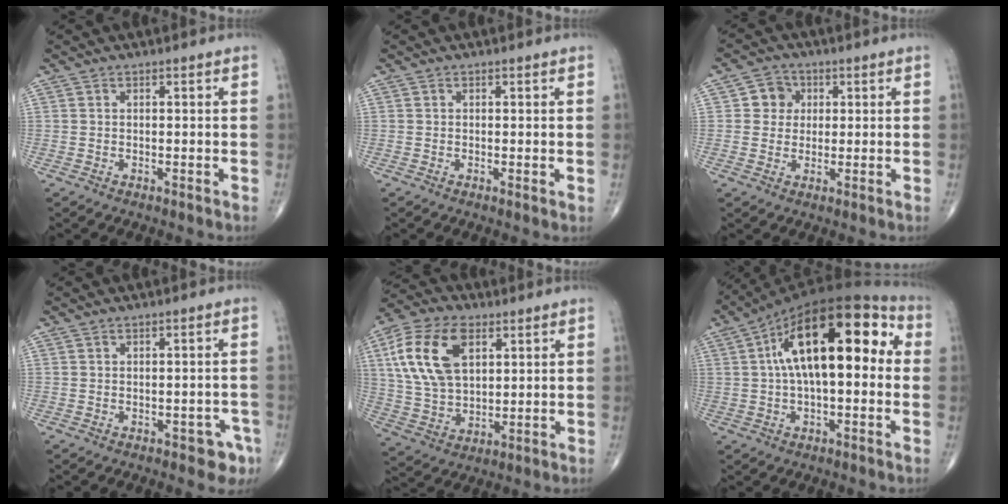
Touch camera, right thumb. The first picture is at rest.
{"total": 0.6, "force": [0.0, 0.1, 0.6], "torque": [-0.011, -0.003, -0.004]}
{"total": 4.7, "force": [0.9, 4.4, 1.3], "torque": [0.011, 0.005, 0.008]}
{"total": 4.1, "force": [-2.1, 2.2, 2.6], "torque": [-0.011, 0.013, -0.023]}
{"total": 16.6, "force": [5.6, 9.9, 12.2], "torque": [-0.227, -0.005, 0.107]}
{"total": 21.2, "force": [3.2, 9.6, 18.6], "torque": [-0.282, 0.043, 0.037]}